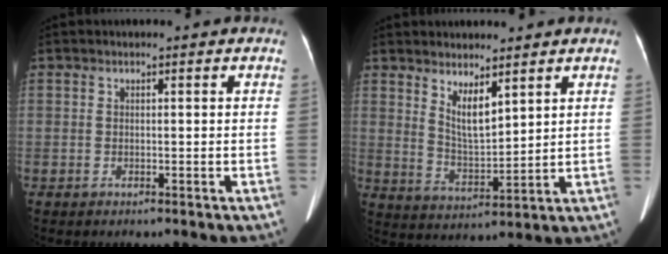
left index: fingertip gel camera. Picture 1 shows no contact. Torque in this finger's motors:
{"motor_torque": [-0.03, -0.11, -0.01, 0.05]}